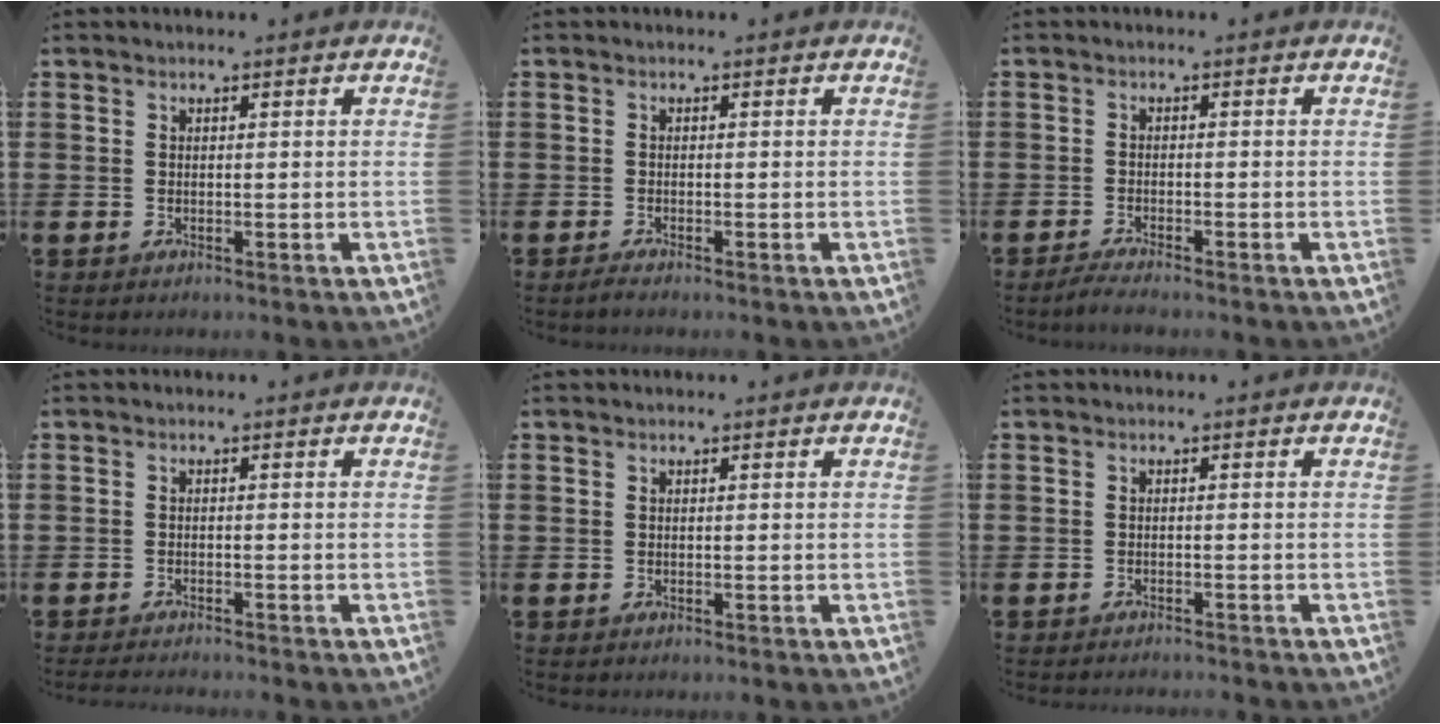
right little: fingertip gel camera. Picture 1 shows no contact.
{"total": 0.8, "force": [-0.6, 0.0, 0.6], "torque": [-0.010, -0.003, -0.012]}
{"total": 1.6, "force": [-1.4, -0.1, 0.7], "torque": [-0.012, 0.001, -0.026]}
{"total": 1.0, "force": [-1.0, -0.1, 0.2], "torque": [-0.004, -0.002, -0.020]}
{"total": 0.0}
{"total": 0.8, "force": [-0.8, -0.1, 0.0], "torque": [-0.001, -0.001, -0.017]}